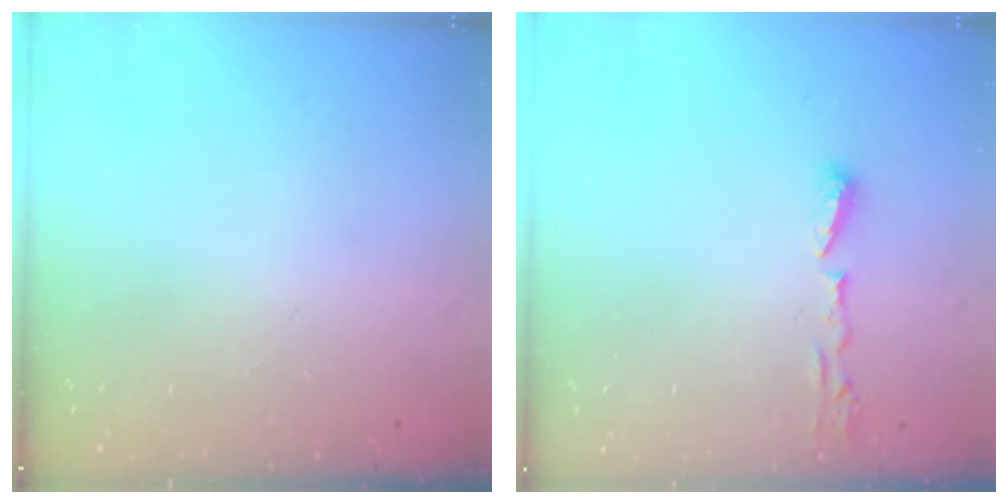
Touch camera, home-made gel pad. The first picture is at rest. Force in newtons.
{"total": 6.0, "press": 5.8, "slide": 1.2}